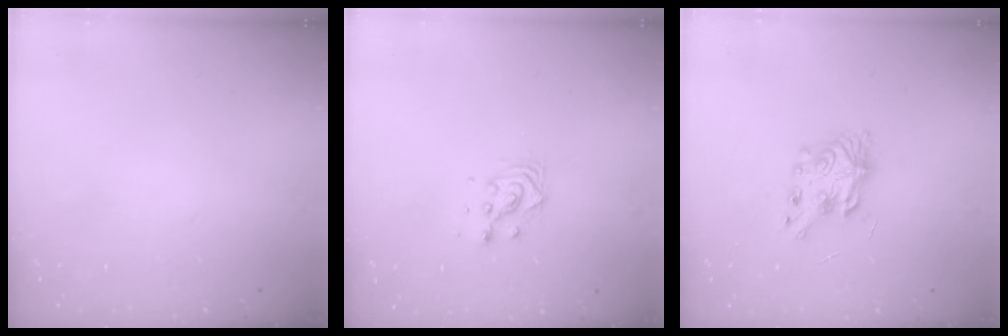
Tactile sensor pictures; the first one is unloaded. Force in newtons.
{"total": 5.1, "press": 5.1, "slide": 0.1}
{"total": 7.8, "press": 7.8, "slide": 0.5}